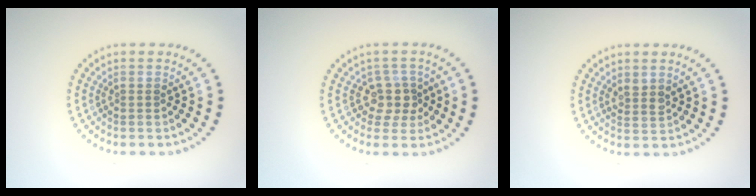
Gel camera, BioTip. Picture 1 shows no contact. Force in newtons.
{"total": 2.5, "press": 2.0, "slide": 1.4}
{"total": 1.4, "press": 1.2, "slide": 0.7}